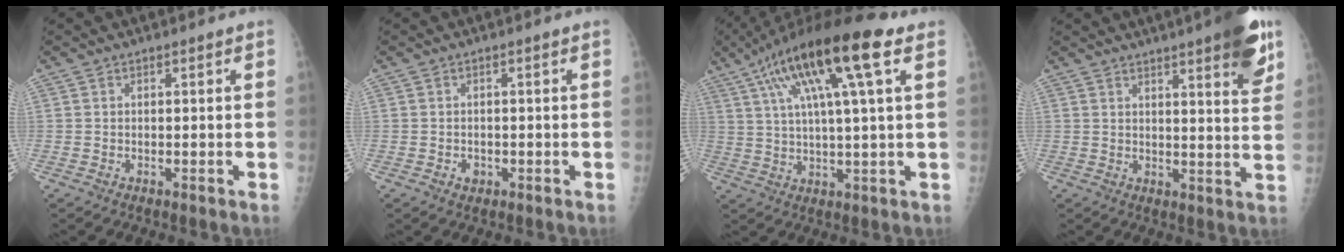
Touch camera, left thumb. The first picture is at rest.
{"total": 1.6, "force": [-0.7, 1.2, 0.7], "torque": [-0.007, 0.007, -0.007]}
{"total": 18.7, "force": [8.1, 3.2, 16.6], "torque": [-0.296, 0.010, 0.134]}
{"total": 11.1, "force": [6.5, 1.9, 8.8], "torque": [-0.097, -0.029, 0.079]}